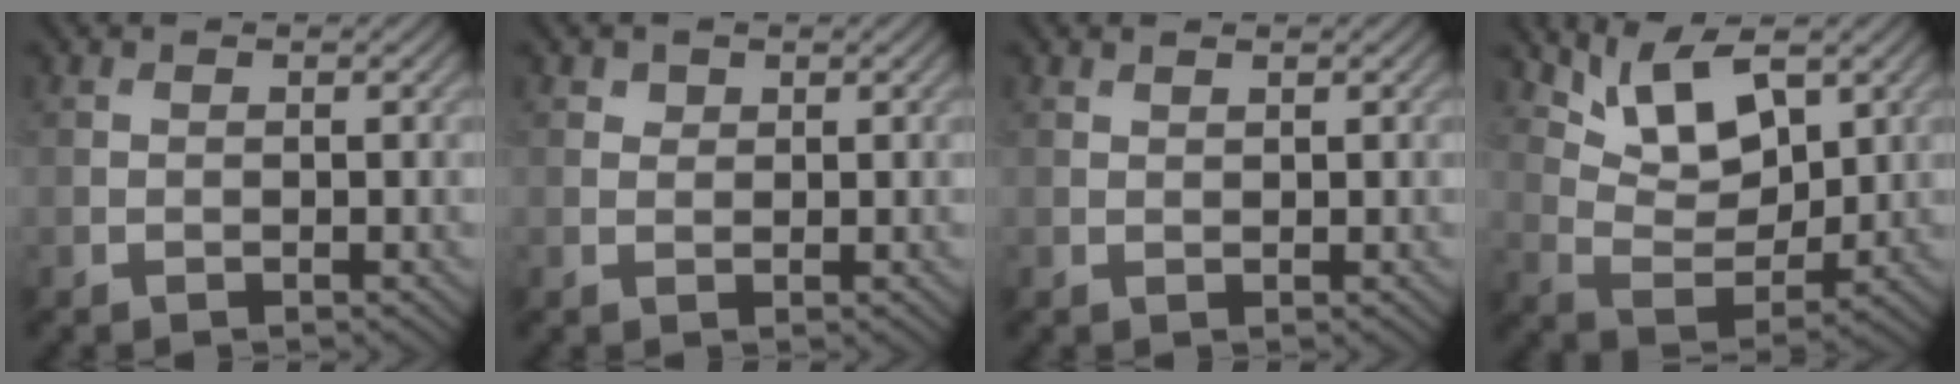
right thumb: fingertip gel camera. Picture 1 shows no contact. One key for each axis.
{"total": 1.0, "fx": 0.6, "fy": 0.7, "fz": 0.2, "tx": -0.001, "ty": -0.002, "tz": 0.011}
{"total": 0.5, "fx": 0.5, "fy": 0.0, "fz": 0.2, "tx": -0.001, "ty": 0.000, "tz": 0.012}
{"total": 8.9, "fx": 5.5, "fy": 3.9, "fz": 5.8, "tx": -0.116, "ty": -0.007, "tz": 0.103}